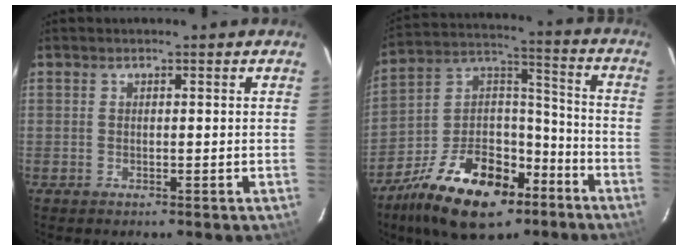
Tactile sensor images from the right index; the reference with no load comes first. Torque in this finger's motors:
{"motor_torque": [1.14, -1.00, 0.46, 0.00]}